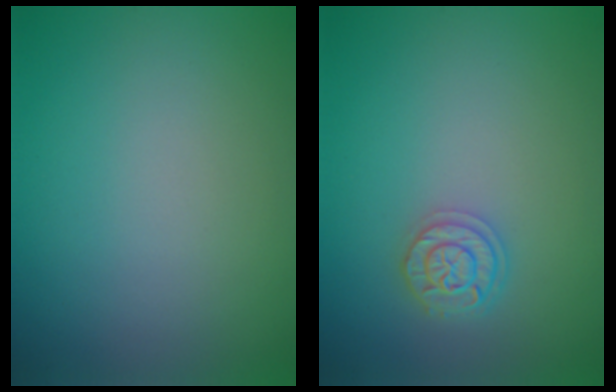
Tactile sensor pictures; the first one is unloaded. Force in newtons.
{"total": 2.5, "press": 2.1, "slide": 1.3}